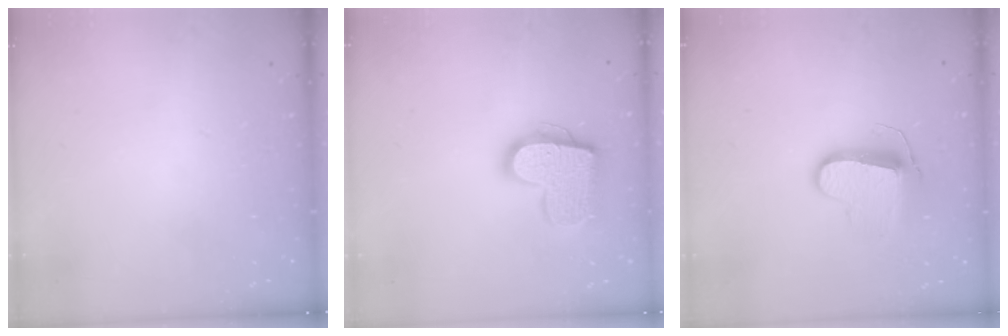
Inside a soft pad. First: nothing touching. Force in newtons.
{"total": 15.8, "press": 15.8, "slide": 1.0}
{"total": 10.1, "press": 10.1, "slide": 0.3}